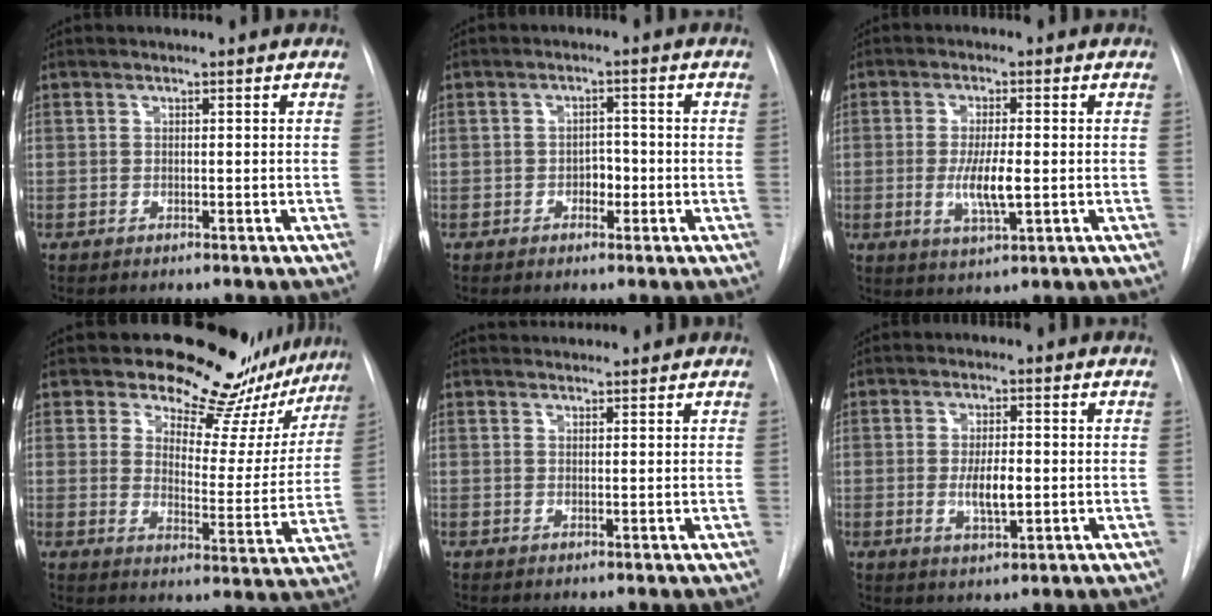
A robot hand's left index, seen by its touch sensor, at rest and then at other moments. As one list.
[{"total": 2.5, "force": [-0.9, 1.6, 1.7], "torque": [-0.019, 0.008, -0.013]}, {"total": 6.0, "force": [-0.7, 1.2, 5.8], "torque": [-0.113, -0.012, -0.012]}, {"total": 19.8, "force": [18.0, 7.1, 4.4], "torque": [-0.037, -0.061, 0.203]}, {"total": 3.6, "force": [3.5, 0.4, 0.4], "torque": [-0.009, 0.032, 0.053]}, {"total": 4.8, "force": [-0.4, 1.5, 4.6], "torque": [-0.084, -0.005, -0.005]}]